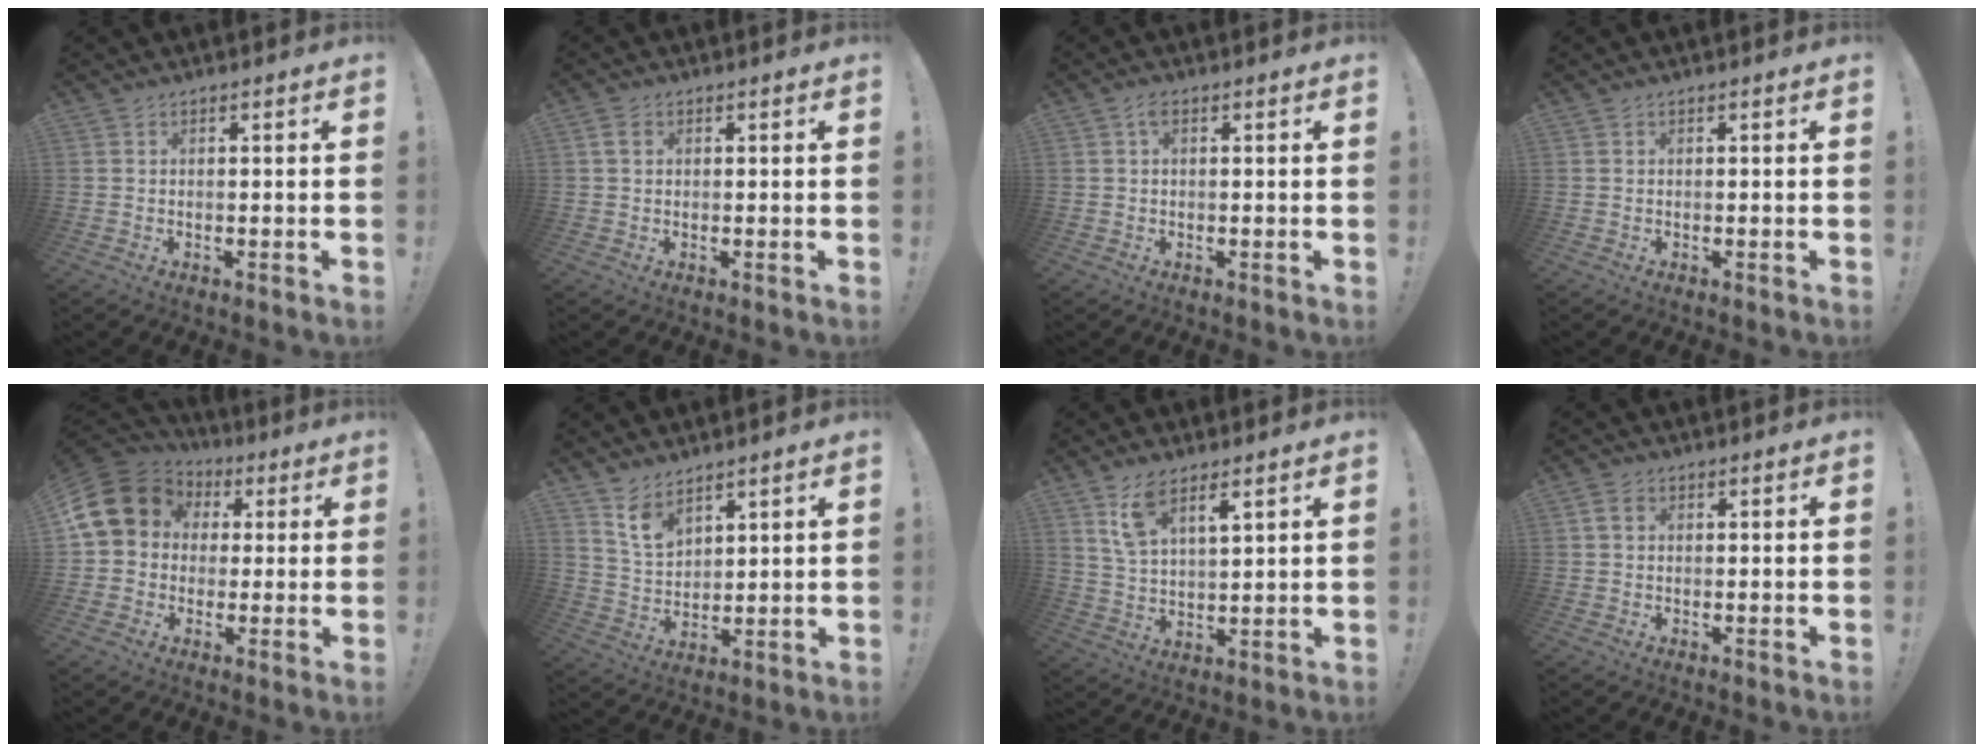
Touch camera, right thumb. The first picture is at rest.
{"total": 2.2, "force": [0.8, 1.6, 1.3], "torque": [-0.021, 0.003, 0.014]}
{"total": 1.8, "force": [0.5, 0.8, 1.5], "torque": [-0.019, 0.001, 0.005]}
{"total": 0.0}
{"total": 15.8, "force": [4.1, 12.8, 8.3], "torque": [-0.143, -0.010, 0.086]}
{"total": 8.2, "force": [6.2, 4.3, 3.1], "torque": [-0.054, -0.040, 0.120]}
{"total": 8.3, "force": [5.9, 3.3, 4.8], "torque": [-0.088, -0.023, 0.110]}
{"total": 2.6, "force": [0.8, 1.9, 1.5], "torque": [-0.024, 0.004, 0.014]}